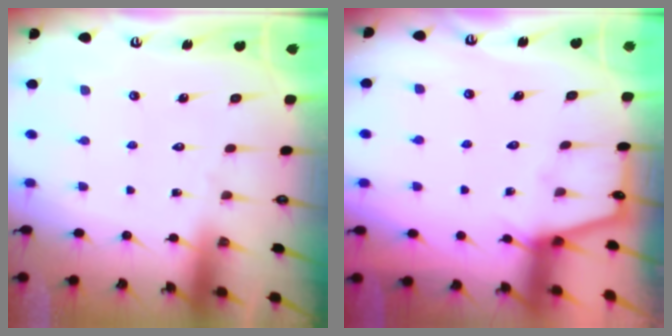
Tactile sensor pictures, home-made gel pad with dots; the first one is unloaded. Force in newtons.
{"total": 4.7, "press": 4.6, "slide": 0.4}